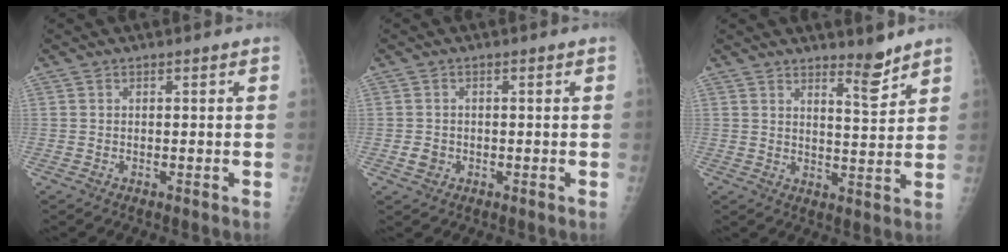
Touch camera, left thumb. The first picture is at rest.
{"total": 2.2, "force": [-0.6, 1.9, 0.9], "torque": [-0.009, 0.003, -0.007]}
{"total": 5.0, "force": [4.2, 0.9, 2.6], "torque": [-0.031, -0.042, 0.064]}